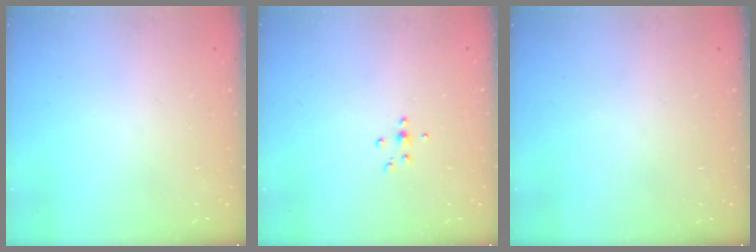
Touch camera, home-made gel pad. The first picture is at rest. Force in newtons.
{"total": 4.6, "press": 4.4, "slide": 1.2}
{"total": 0.0}